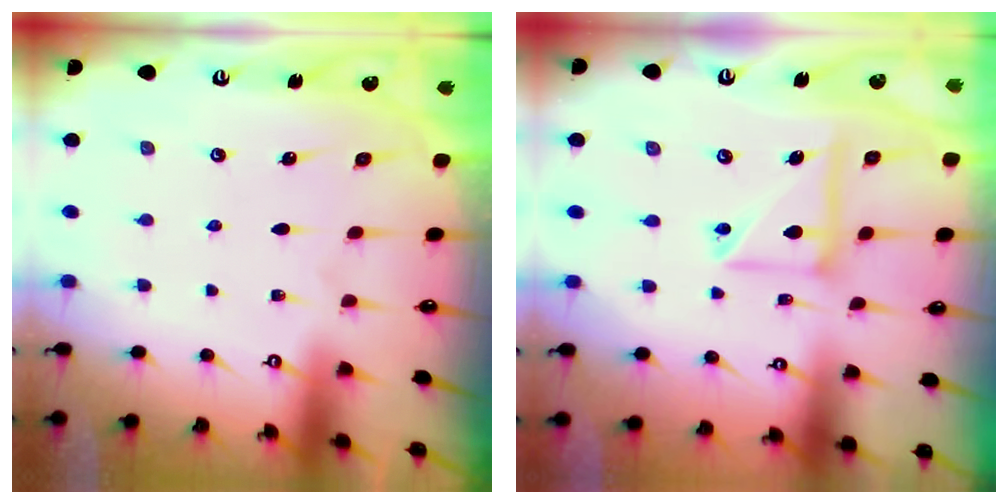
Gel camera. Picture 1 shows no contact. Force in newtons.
{"total": 12.3, "press": 12.1, "slide": 1.7}